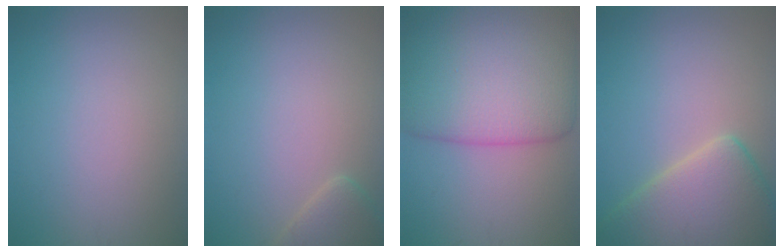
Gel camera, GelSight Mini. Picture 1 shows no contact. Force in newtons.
{"total": 2.2, "press": 2.2, "slide": 0.1}
{"total": 11.0, "press": 11.0, "slide": 0.2}
{"total": 8.1, "press": 8.1, "slide": 0.5}